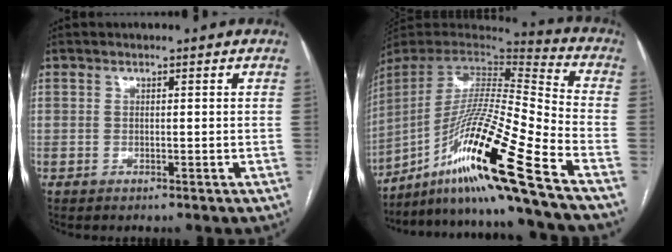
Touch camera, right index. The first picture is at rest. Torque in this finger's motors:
{"motor_torque": [1.12, -1.02, 0.79, 0.14]}